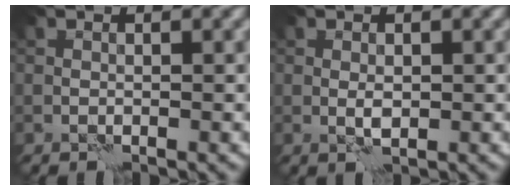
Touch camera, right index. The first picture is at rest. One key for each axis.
{"total": 1.1, "fx": -0.1, "fy": 0.4, "fz": 1.0, "tx": -0.021, "ty": 0.003, "tz": -0.001}